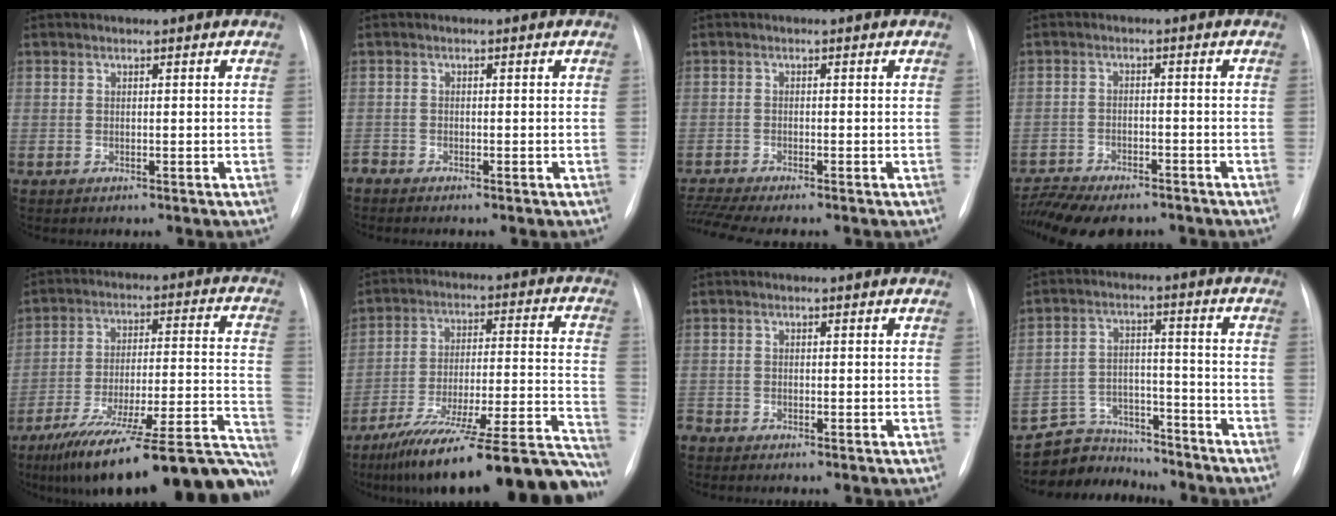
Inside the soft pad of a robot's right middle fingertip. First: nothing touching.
{"total": 0.8, "force": [-0.8, 0.0, -0.1], "torque": [0.003, -0.003, -0.016]}
{"total": 5.1, "force": [-4.4, -0.5, 2.5], "torque": [-0.052, -0.008, -0.078]}
{"total": 12.9, "force": [-10.9, 4.3, 5.4], "torque": [-0.109, 0.006, -0.161]}
{"total": 28.2, "force": [-23.2, 3.4, 15.7], "torque": [-0.143, 0.008, -0.335]}
{"total": 26.3, "force": [-22.6, 1.8, 13.3], "torque": [-0.124, 0.012, -0.336]}
{"total": 1.2, "force": [-1.2, 0.2, 0.0], "torque": [0.003, -0.001, -0.021]}
{"total": 9.8, "force": [-9.1, 3.6, 0.0], "torque": [0.008, 0.039, -0.152]}